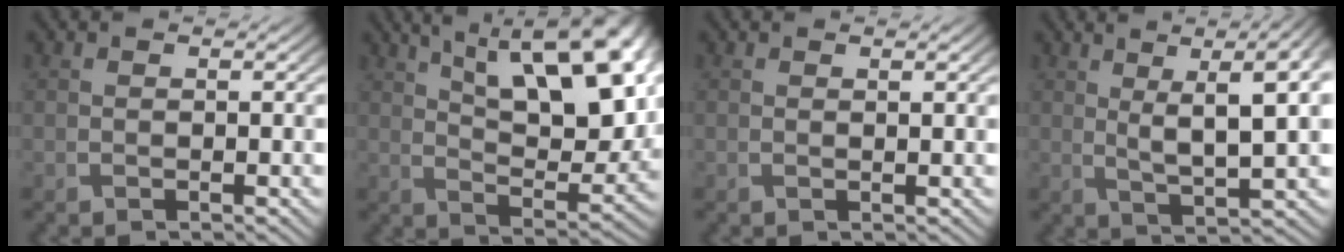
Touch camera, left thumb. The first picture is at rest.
{"total": 18.6, "force": [8.7, 7.7, 14.5], "torque": [-0.204, 0.028, 0.126]}
{"total": 0.7, "force": [0.5, 0.0, 0.5], "torque": [-0.009, 0.002, 0.009]}
{"total": 10.0, "force": [3.6, 2.4, 9.0], "torque": [-0.151, 0.019, 0.058]}